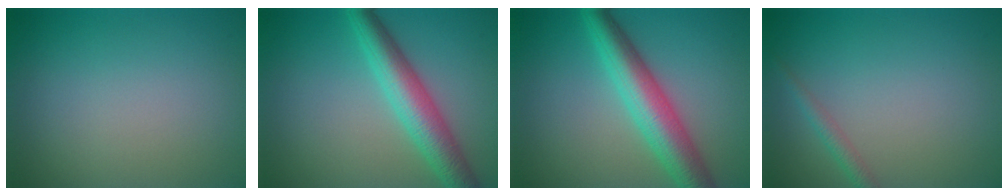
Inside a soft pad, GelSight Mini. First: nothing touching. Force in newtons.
{"total": 5.2, "press": 5.2, "slide": 0.1}
{"total": 6.3, "press": 6.3, "slide": 0.2}
{"total": 1.4, "press": 1.4, "slide": 0.0}